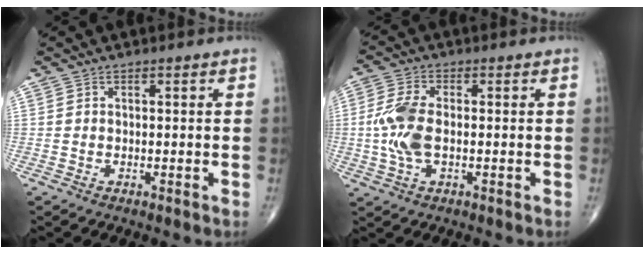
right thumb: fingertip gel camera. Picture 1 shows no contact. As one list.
[{"total": 7.8, "force": [-0.5, 3.9, 6.8], "torque": [-0.160, 0.007, -0.011]}]